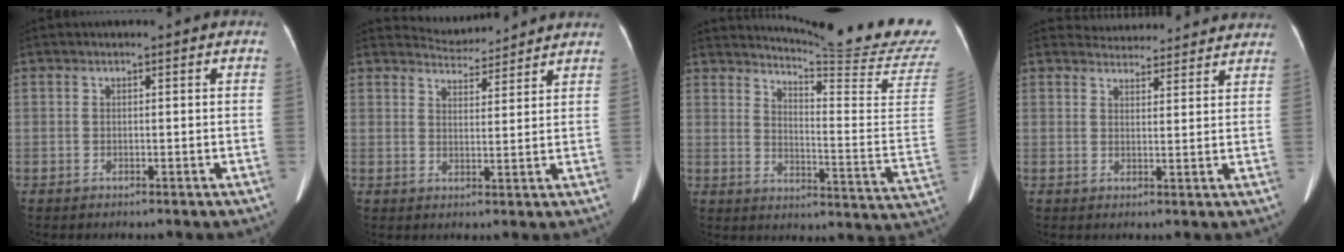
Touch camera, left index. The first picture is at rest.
{"total": 5.9, "force": [5.9, 0.6, -0.2], "torque": [-0.006, 0.014, 0.084]}
{"total": 19.5, "force": [18.2, -2.7, 6.5], "torque": [-0.113, -0.144, 0.219]}
{"total": 11.6, "force": [11.3, 2.5, 1.4], "torque": [0.000, 0.018, 0.125]}